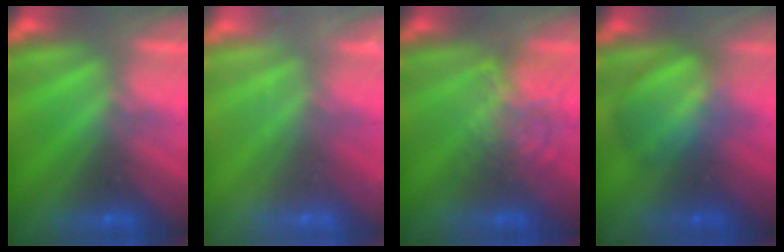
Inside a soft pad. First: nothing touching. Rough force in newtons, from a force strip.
{"total": 2.2}
{"total": 2.1}
{"total": 2.8}